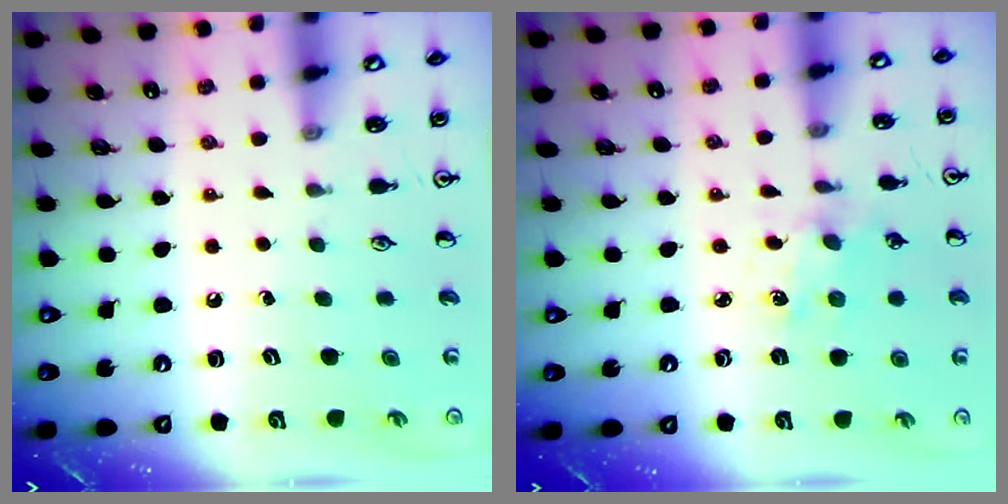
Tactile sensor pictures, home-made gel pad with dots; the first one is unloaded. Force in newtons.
{"total": 2.0, "press": 1.9, "slide": 0.4}